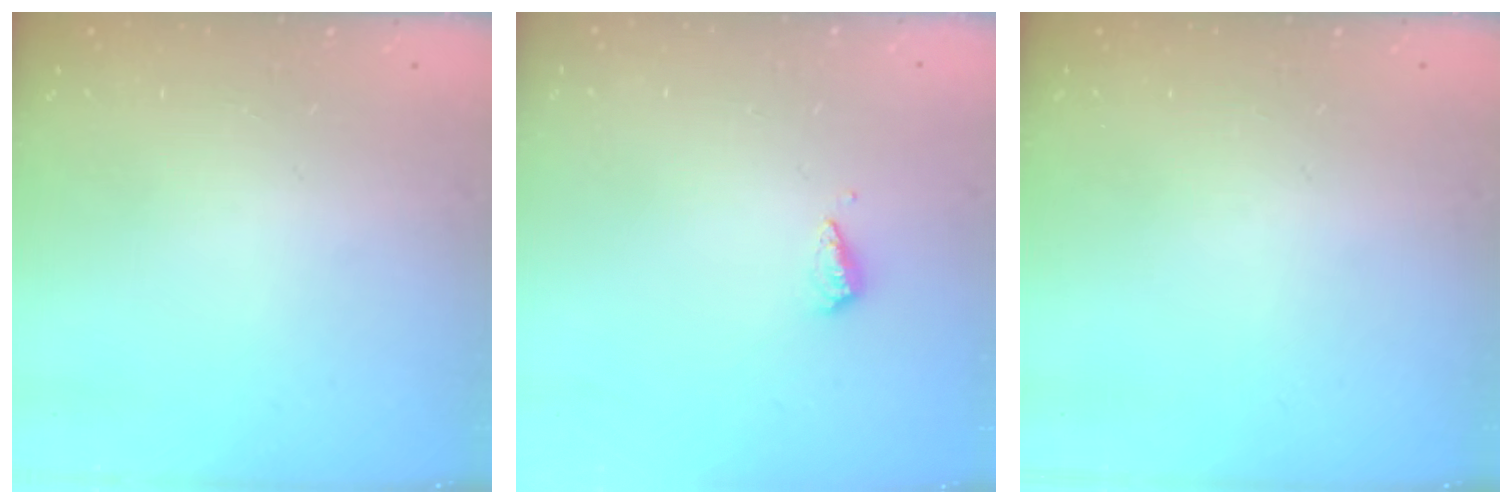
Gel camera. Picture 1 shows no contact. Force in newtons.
{"total": 3.0, "press": 3.0, "slide": 0.2}
{"total": 0.0}